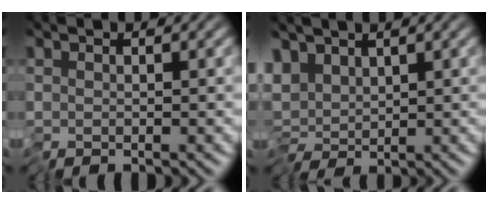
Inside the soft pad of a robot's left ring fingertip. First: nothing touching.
{"total": 3.7, "force": [0.6, 2.2, 2.8], "torque": [-0.046, 0.000, 0.010]}